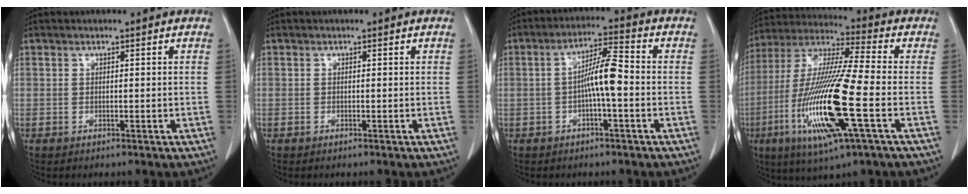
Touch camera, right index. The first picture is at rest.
{"total": 0.0}
{"total": 6.3, "force": [-1.1, 0.6, 6.2], "torque": [-0.114, 0.015, -0.022]}
{"total": 19.2, "force": [-5.5, 1.0, 18.3], "torque": [-0.390, -0.023, -0.106]}